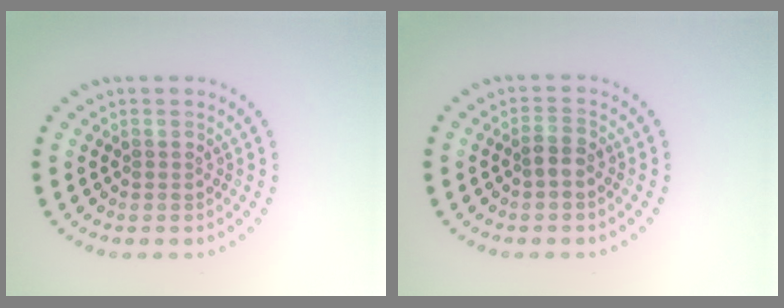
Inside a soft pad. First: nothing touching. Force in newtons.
{"total": 1.4, "press": 1.3, "slide": 0.6}